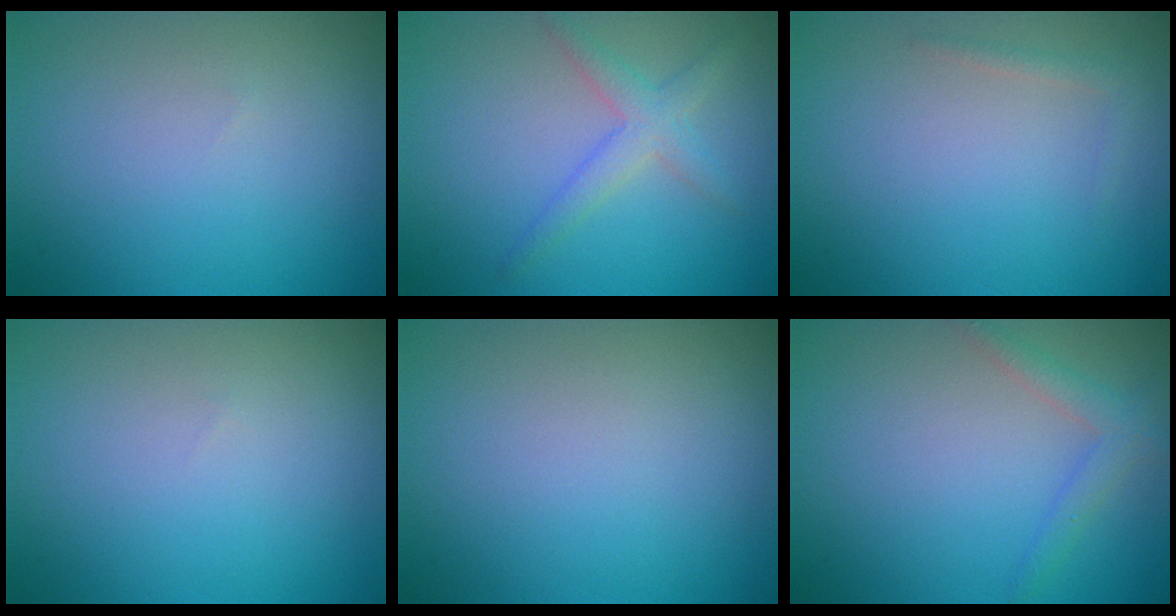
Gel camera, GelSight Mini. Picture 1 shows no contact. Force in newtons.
{"total": 1.9, "press": 1.9, "slide": 0.1}
{"total": 0.9, "press": 0.9, "slide": 0.1}
{"total": 0.0}
{"total": 0.0}
{"total": 1.9, "press": 1.9, "slide": 0.2}